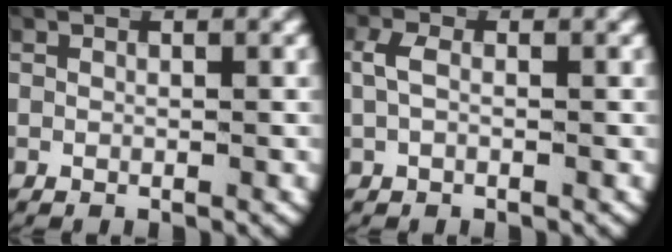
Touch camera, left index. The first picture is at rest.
{"total": 1.5, "force": [0.1, 0.8, 1.3], "torque": [-0.044, -0.002, 0.005]}